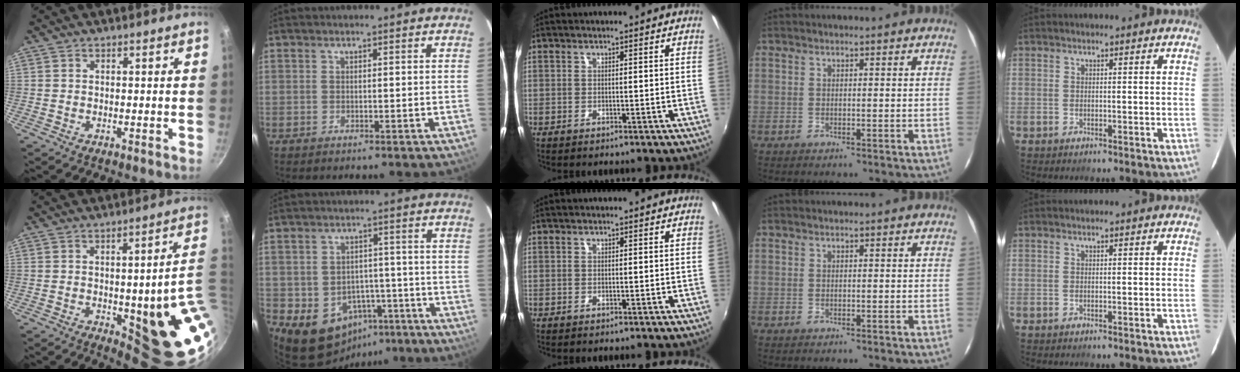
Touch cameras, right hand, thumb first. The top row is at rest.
{"thumb": {"total": 18.8, "force": [-2.6, 5.6, 17.8], "torque": [-0.150, -0.002, -0.024]}, "index": {"total": 10.3, "force": [-5.3, 8.2, 3.3], "torque": [-0.071, 0.029, -0.042]}}